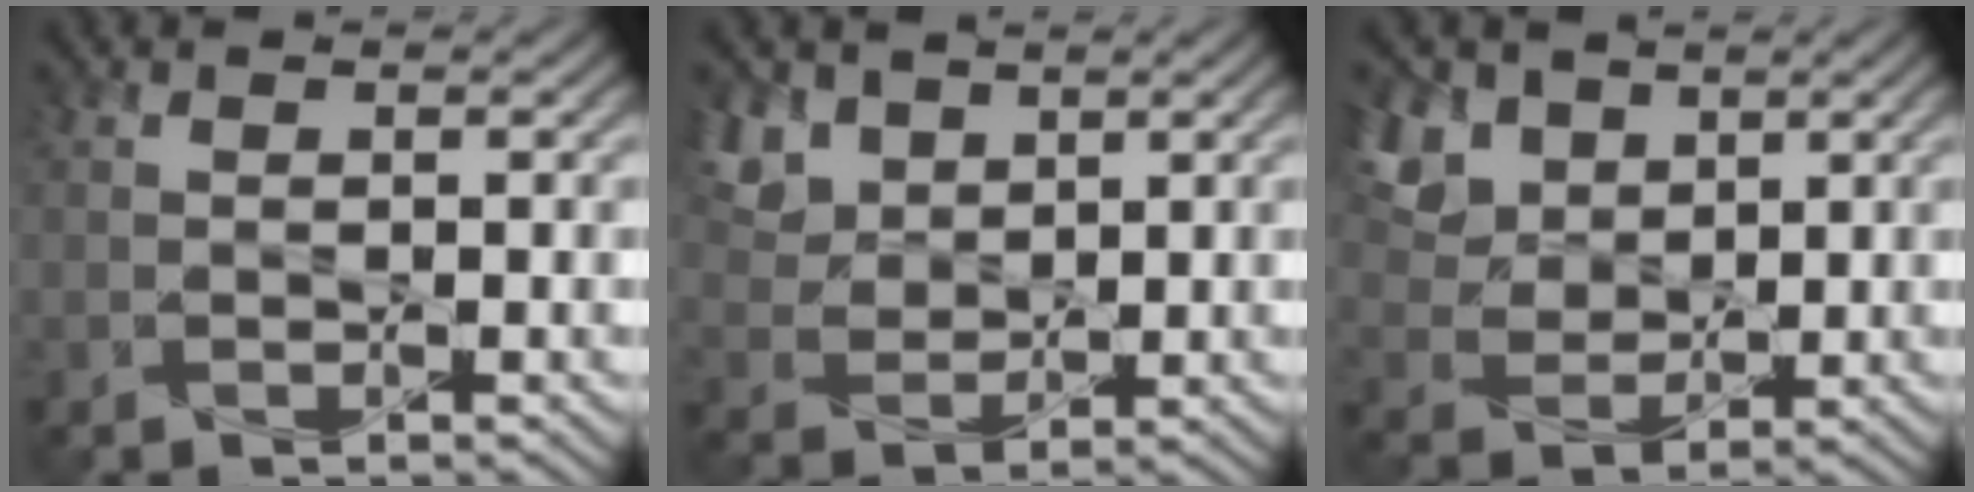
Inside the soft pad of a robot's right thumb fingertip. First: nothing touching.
{"total": 7.3, "force": [4.2, 4.8, 3.6], "torque": [-0.130, -0.003, 0.091]}
{"total": 10.3, "force": [5.2, 6.9, 5.5], "torque": [-0.183, 0.011, 0.109]}